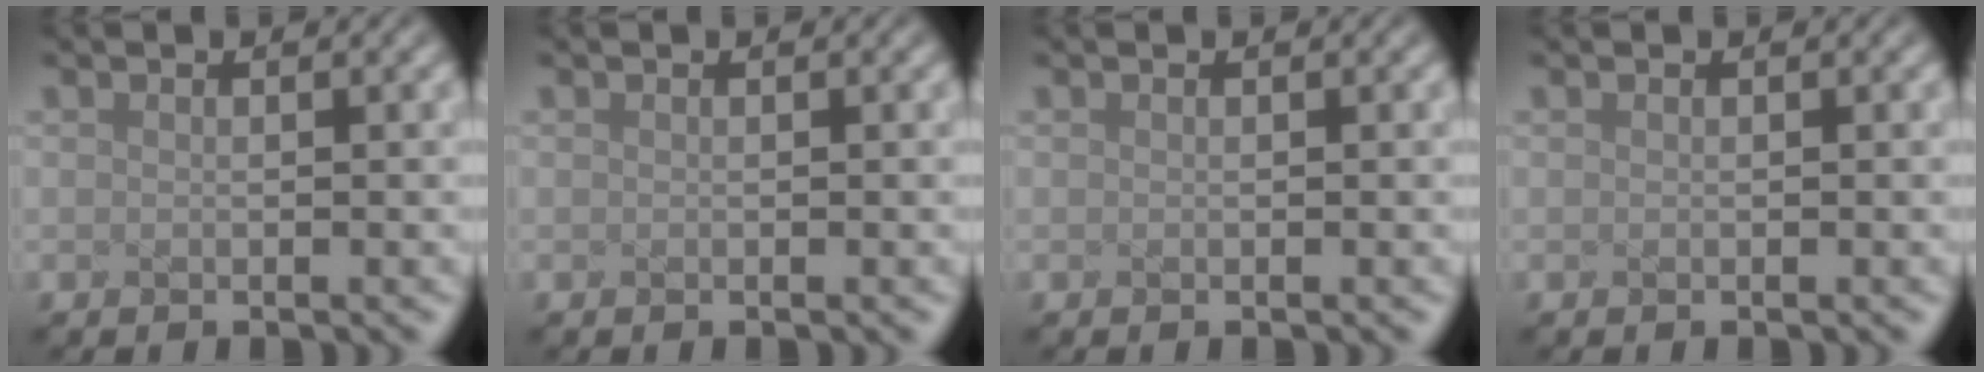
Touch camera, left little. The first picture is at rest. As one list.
[{"total": 0.0}, {"total": 0.0}, {"total": 0.0}]